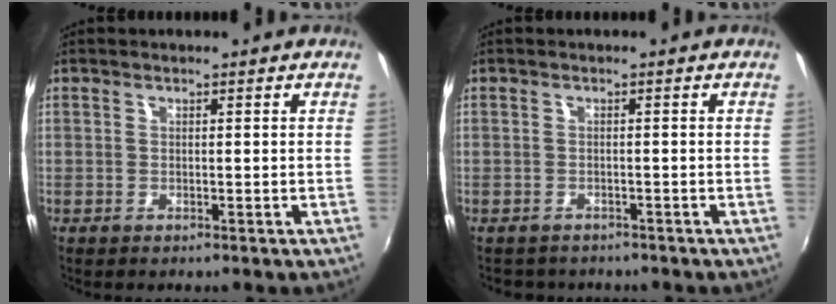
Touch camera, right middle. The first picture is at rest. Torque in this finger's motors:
{"motor_torque": [0.00, -0.04, 0.00, 0.00]}